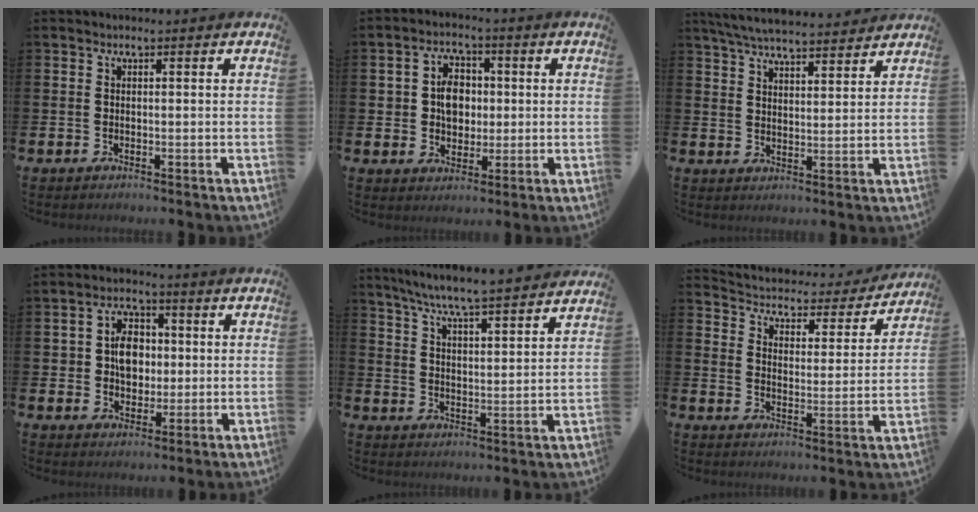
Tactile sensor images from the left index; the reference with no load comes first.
{"total": 5.4, "force": [0.9, 4.3, 3.2], "torque": [-0.059, 0.011, 0.008]}
{"total": 6.3, "force": [6.1, 0.6, 1.4], "torque": [-0.050, -0.030, 0.111]}
{"total": 5.7, "force": [0.8, 4.5, 3.5], "torque": [-0.064, 0.011, 0.007]}
{"total": 7.3, "force": [7.0, -0.3, 2.0], "torque": [-0.069, -0.045, 0.124]}
{"total": 3.9, "force": [3.6, 1.3, 0.4], "torque": [-0.036, -0.033, 0.054]}